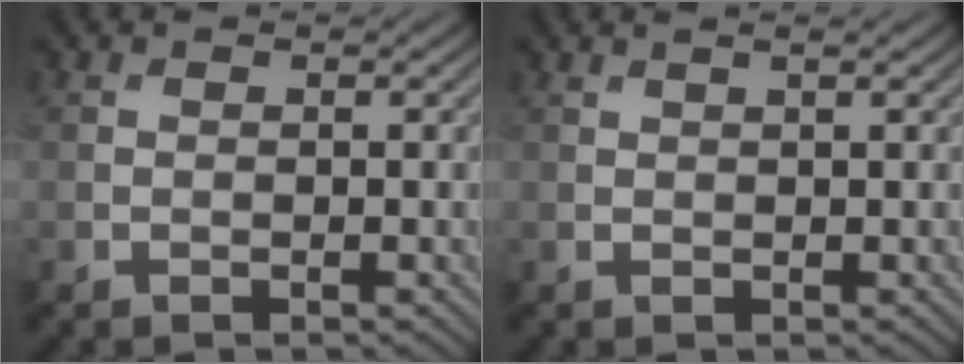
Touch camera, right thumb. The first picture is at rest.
{"total": 1.1, "force": [0.9, -0.1, 0.6], "torque": [-0.011, 0.004, 0.017]}